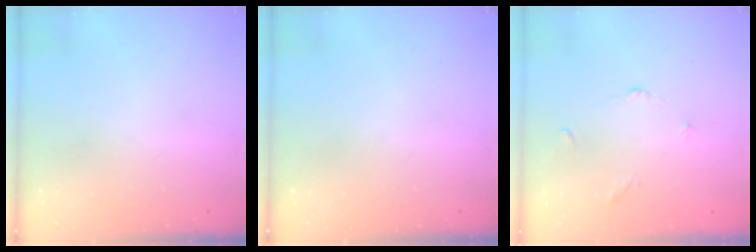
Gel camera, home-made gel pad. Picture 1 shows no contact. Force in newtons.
{"total": 0.0}
{"total": 3.0, "press": 2.9, "slide": 0.5}